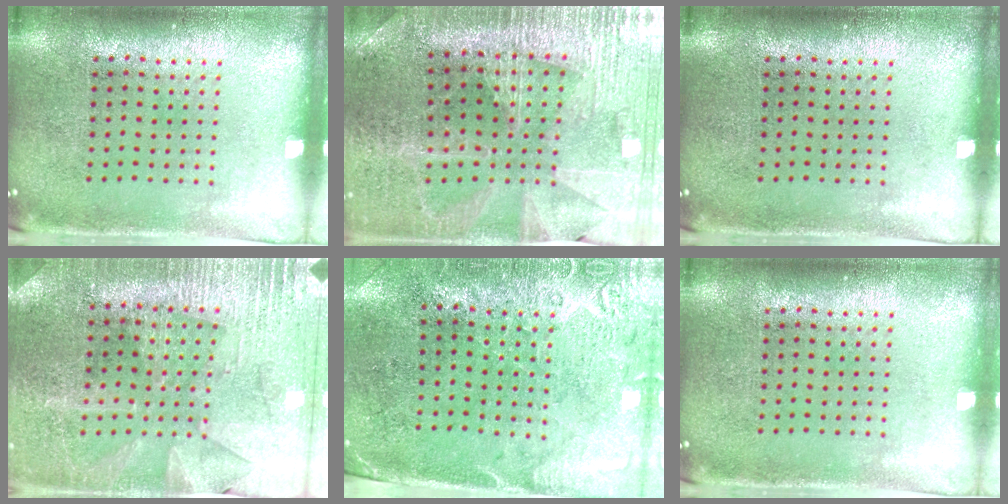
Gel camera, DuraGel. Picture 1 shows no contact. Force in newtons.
{"total": 2.9, "press": 2.9, "slide": 0.6}
{"total": 0.0}
{"total": 2.9, "press": 2.8, "slide": 0.5}
{"total": 2.7, "press": 2.4, "slide": 1.2}
{"total": 0.0}